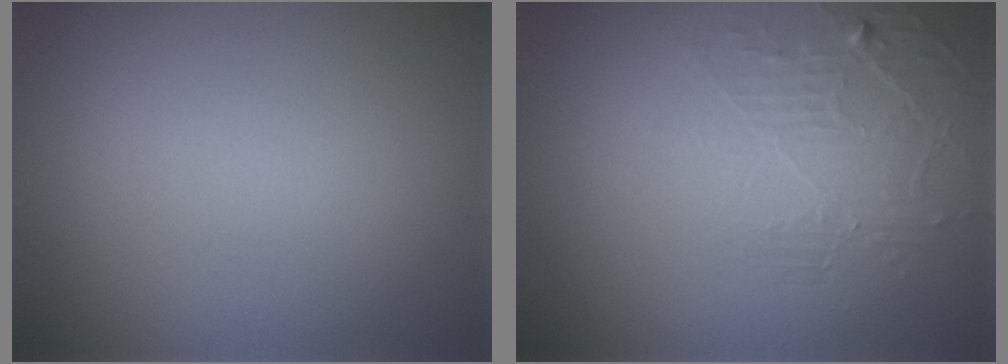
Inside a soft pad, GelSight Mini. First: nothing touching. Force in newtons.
{"total": 2.0, "press": 1.1, "slide": 1.7}